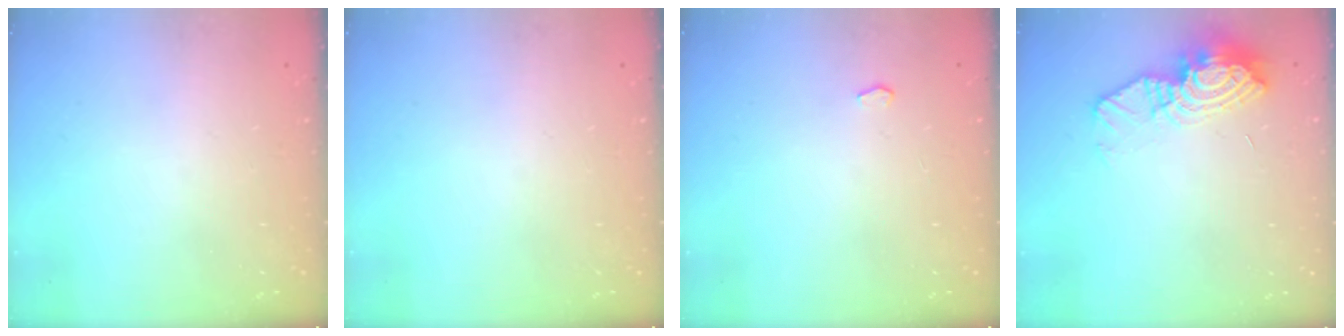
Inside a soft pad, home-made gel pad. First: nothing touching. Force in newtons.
{"total": 0.0}
{"total": 2.0, "press": 1.9, "slide": 0.3}
{"total": 11.3, "press": 11.2, "slide": 1.0}